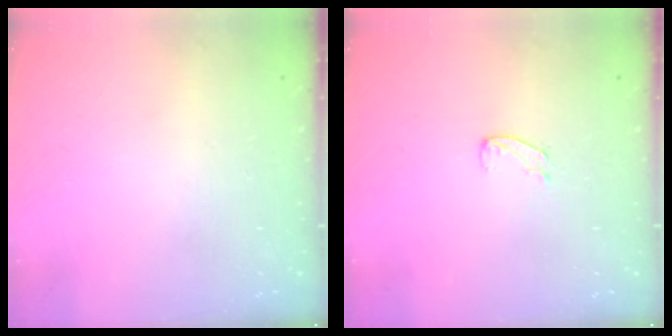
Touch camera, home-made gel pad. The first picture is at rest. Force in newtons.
{"total": 5.0, "press": 5.0, "slide": 0.4}